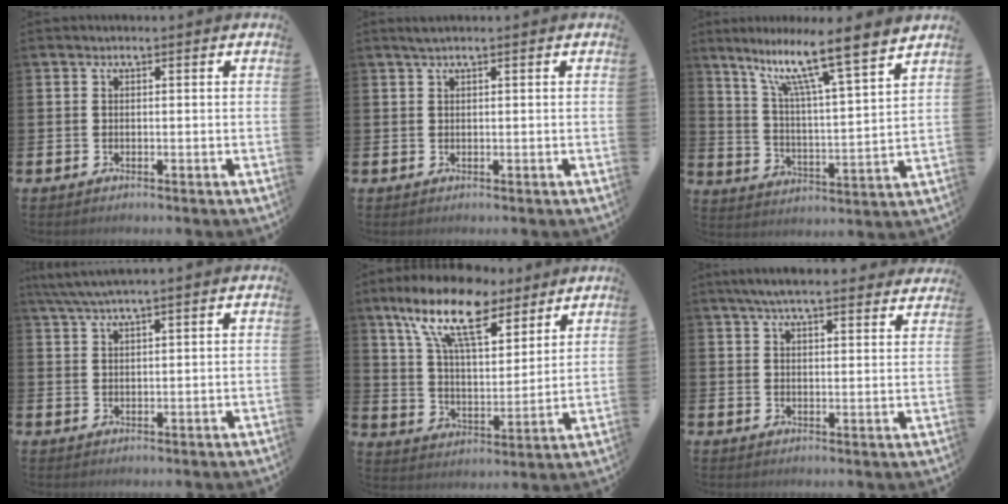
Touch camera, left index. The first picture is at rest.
{"total": 1.1, "force": [0.9, -0.1, 0.7], "torque": [-0.010, 0.001, 0.016]}
{"total": 11.0, "force": [8.9, 0.5, 6.5], "torque": [-0.146, -0.066, 0.142]}
{"total": 3.6, "force": [3.2, -0.1, 1.8], "torque": [-0.048, -0.003, 0.059]}
{"total": 13.2, "force": [10.0, 4.6, 7.3], "torque": [-0.157, -0.037, 0.174]}
{"total": 5.8, "force": [5.4, 0.7, 2.0], "torque": [-0.048, -0.018, 0.098]}